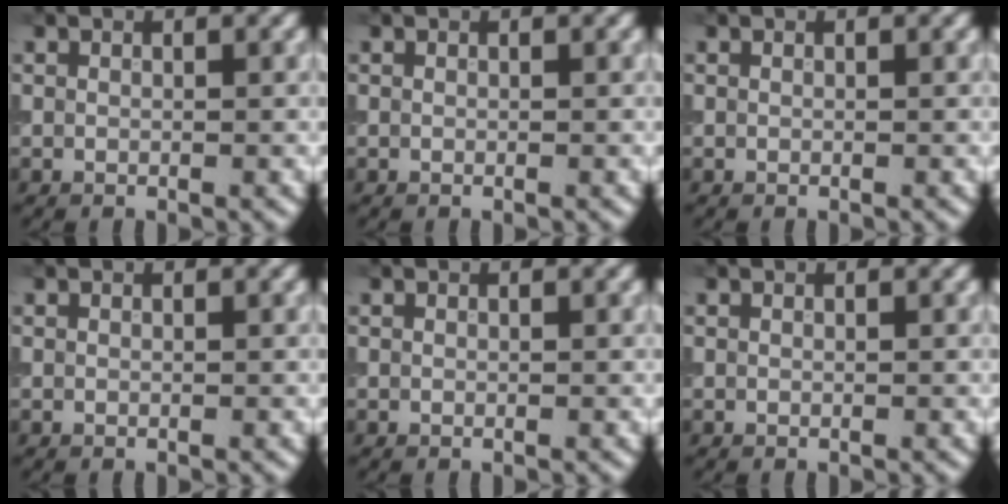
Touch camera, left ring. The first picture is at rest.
{"total": 0.0}
{"total": 0.0}
{"total": 0.0}
{"total": 0.0}
{"total": 0.0}